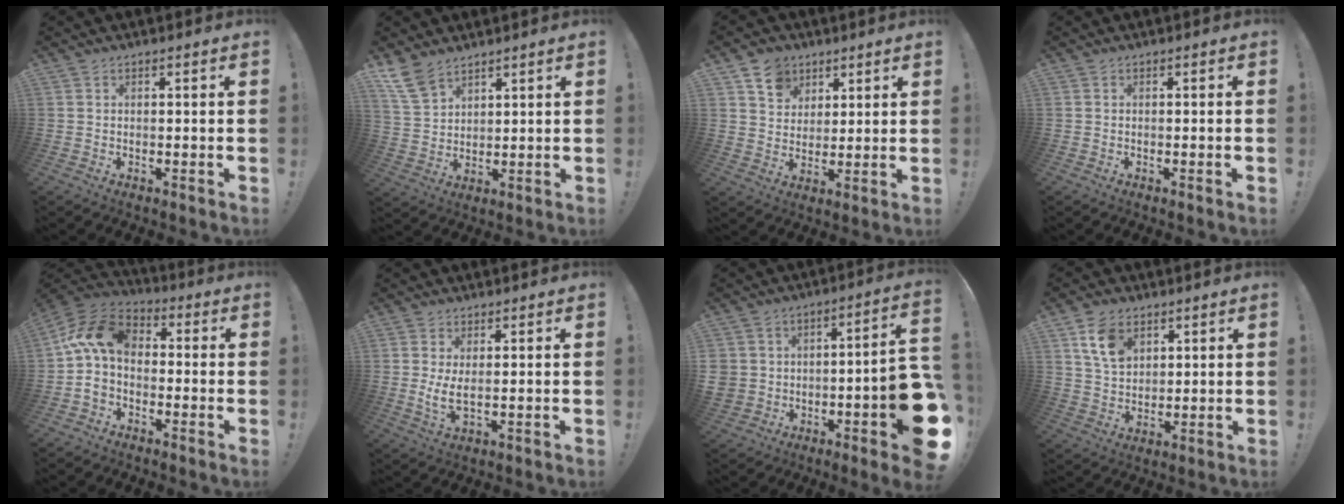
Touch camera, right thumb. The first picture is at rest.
{"total": 8.9, "force": [6.7, 4.4, 3.8], "torque": [-0.080, -0.030, 0.135]}
{"total": 8.6, "force": [4.8, 6.8, 2.0], "torque": [-0.030, -0.029, 0.093]}
{"total": 0.9, "force": [-0.4, -0.2, 0.7], "torque": [-0.019, 0.002, -0.006]}
{"total": 10.7, "force": [0.0, 6.9, 8.1], "torque": [-0.164, 0.019, 0.002]}
{"total": 4.7, "force": [1.0, 1.7, 4.2], "torque": [-0.065, -0.014, 0.018]}
{"total": 12.0, "force": [-4.8, 6.7, 8.7], "torque": [-0.116, 0.035, -0.079]}
{"total": 10.6, "force": [5.2, 7.5, 5.5], "torque": [-0.091, -0.008, 0.102]}